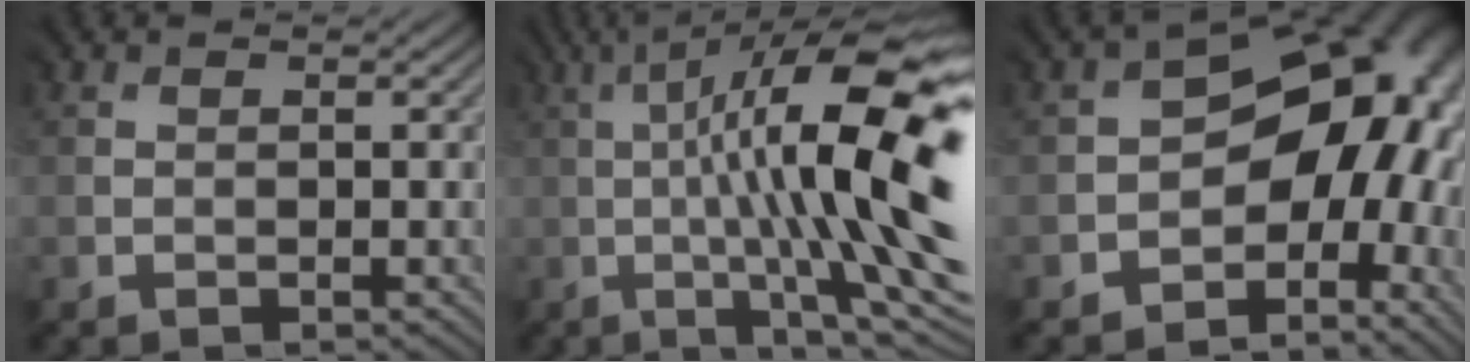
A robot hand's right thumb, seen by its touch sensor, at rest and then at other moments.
{"total": 17.2, "force": [0.2, 3.3, 16.9], "torque": [-0.242, 0.031, 0.016]}
{"total": 10.9, "force": [-2.7, 7.5, 7.5], "torque": [-0.072, -0.005, -0.045]}